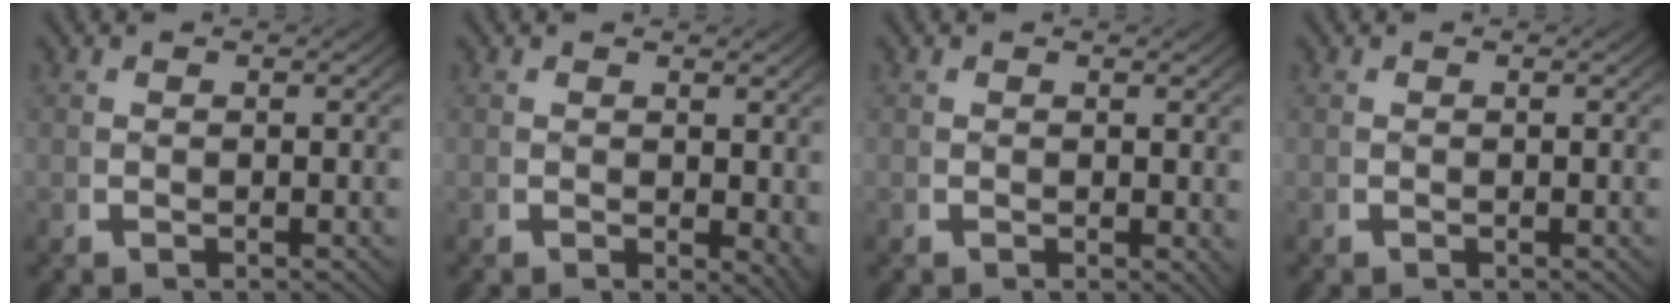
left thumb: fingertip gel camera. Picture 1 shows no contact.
{"total": 2.1, "force": [0.5, 1.2, 1.6], "torque": [-0.014, -0.011, 0.013]}
{"total": 0.8, "force": [0.4, 0.4, 0.6], "torque": [-0.005, -0.004, 0.007]}
{"total": 0.0}